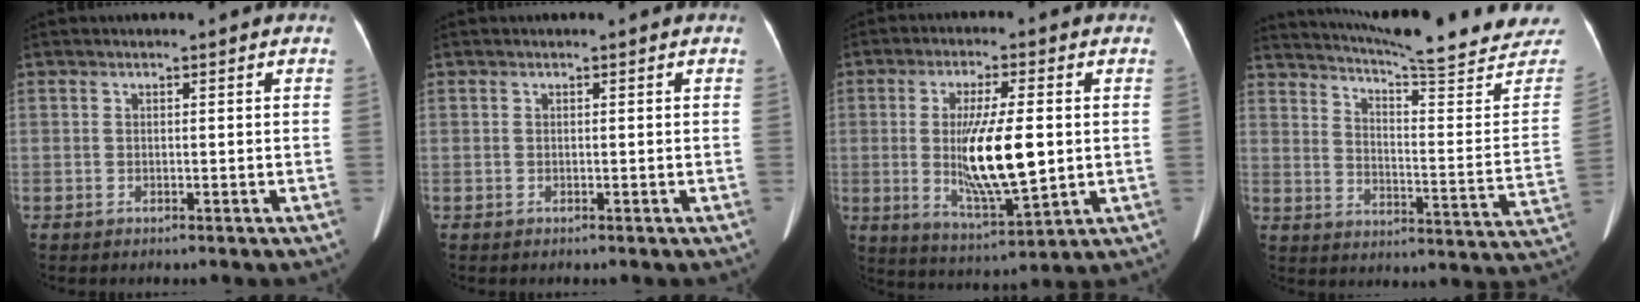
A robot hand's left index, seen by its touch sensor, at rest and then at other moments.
{"total": 0.0}
{"total": 12.3, "force": [-0.1, 2.3, 12.1], "torque": [-0.228, -0.017, 0.003]}
{"total": 25.6, "force": [23.8, 0.9, 9.4], "torque": [-0.143, -0.099, 0.296]}